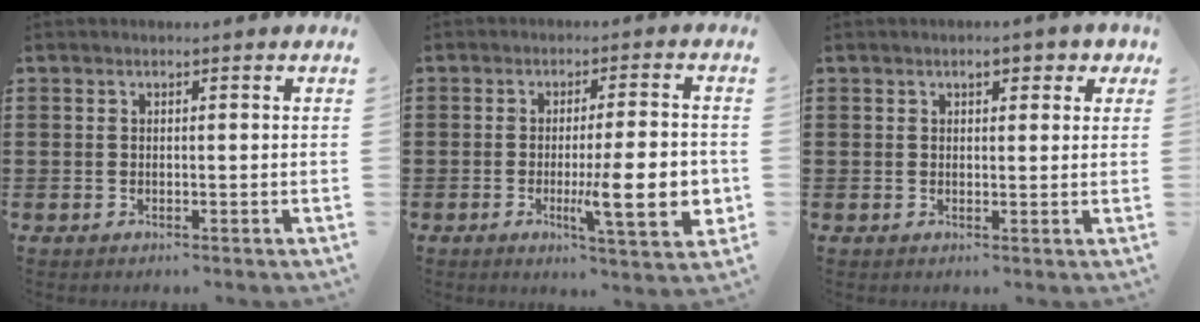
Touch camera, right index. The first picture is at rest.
{"total": 11.5, "force": [-2.2, 2.2, 11.1], "torque": [-0.167, -0.010, -0.033]}
{"total": 2.5, "force": [1.5, 1.1, 1.7], "torque": [-0.030, 0.005, 0.022]}